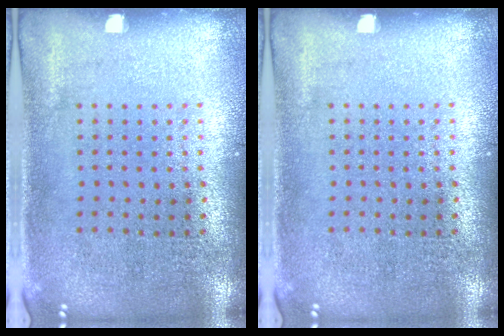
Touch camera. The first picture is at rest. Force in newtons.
{"total": 0.0}